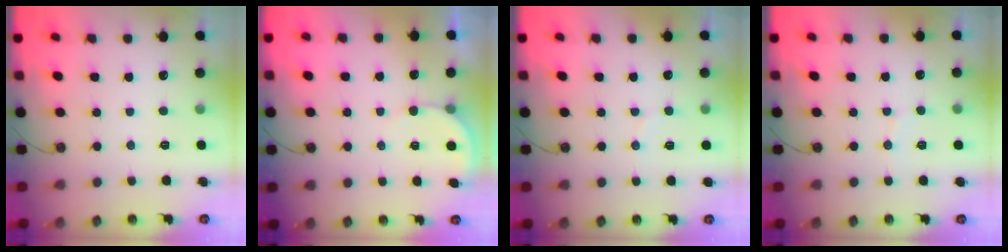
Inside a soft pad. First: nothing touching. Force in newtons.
{"total": 3.3, "press": 3.3, "slide": 0.2}
{"total": 5.9, "press": 5.6, "slide": 1.9}
{"total": 4.5, "press": 4.5, "slide": 0.4}